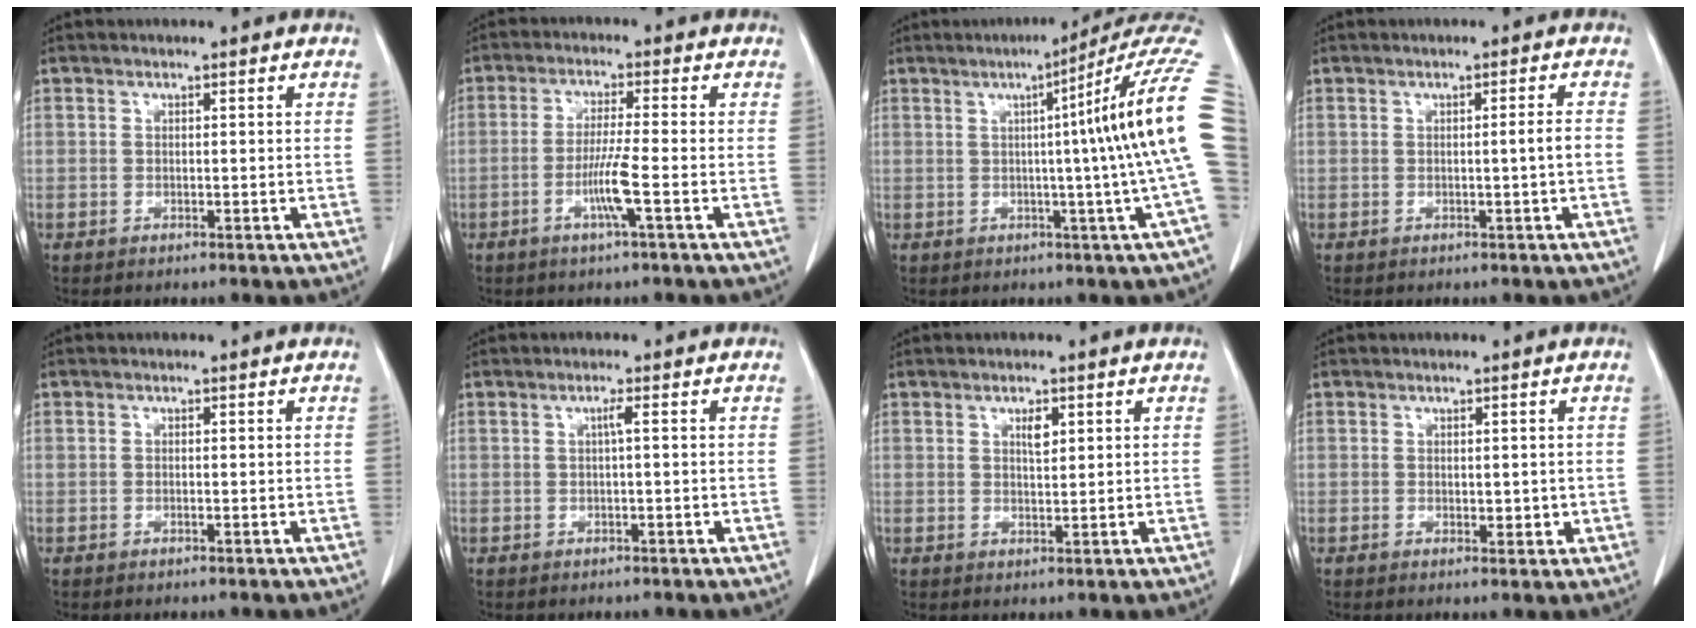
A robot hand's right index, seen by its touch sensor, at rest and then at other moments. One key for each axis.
{"total": 5.1, "fx": -1.8, "fy": -0.8, "fz": 4.7, "tx": -0.090, "ty": -0.010, "tz": -0.039}
{"total": 14.7, "fx": 2.0, "fy": -2.7, "fz": 14.3, "tx": -0.160, "ty": 0.015, "tz": 0.013}
{"total": 1.8, "fx": -0.5, "fy": -0.5, "fz": 1.6, "tx": -0.024, "ty": -0.001, "tz": -0.007}
{"total": 0.0}
{"total": 1.0, "fx": 0.1, "fy": -0.2, "fz": 1.0, "tx": -0.017, "ty": 0.003, "tz": 0.001}
{"total": 2.0, "fx": 0.9, "fy": 0.7, "fz": 1.6, "tx": -0.027, "ty": -0.002, "tz": 0.017}
{"total": 1.7, "fx": 0.1, "fy": 1.1, "fz": 1.3, "tx": -0.014, "ty": -0.004, "tz": 0.004}